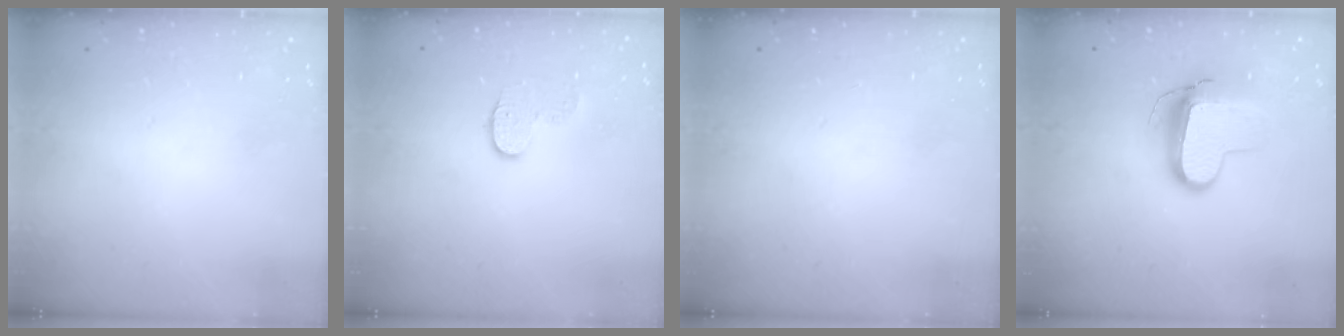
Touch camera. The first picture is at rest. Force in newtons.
{"total": 8.1, "press": 8.1, "slide": 0.4}
{"total": 0.0}
{"total": 11.1, "press": 11.0, "slide": 1.3}